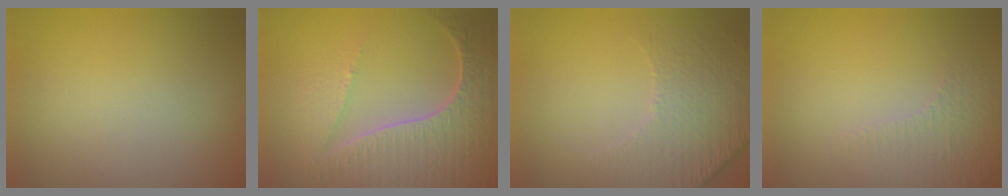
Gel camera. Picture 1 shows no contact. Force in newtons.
{"total": 7.7, "press": 5.7, "slide": 5.2}
{"total": 4.7, "press": 3.4, "slide": 3.2}
{"total": 1.3, "press": 0.9, "slide": 0.9}